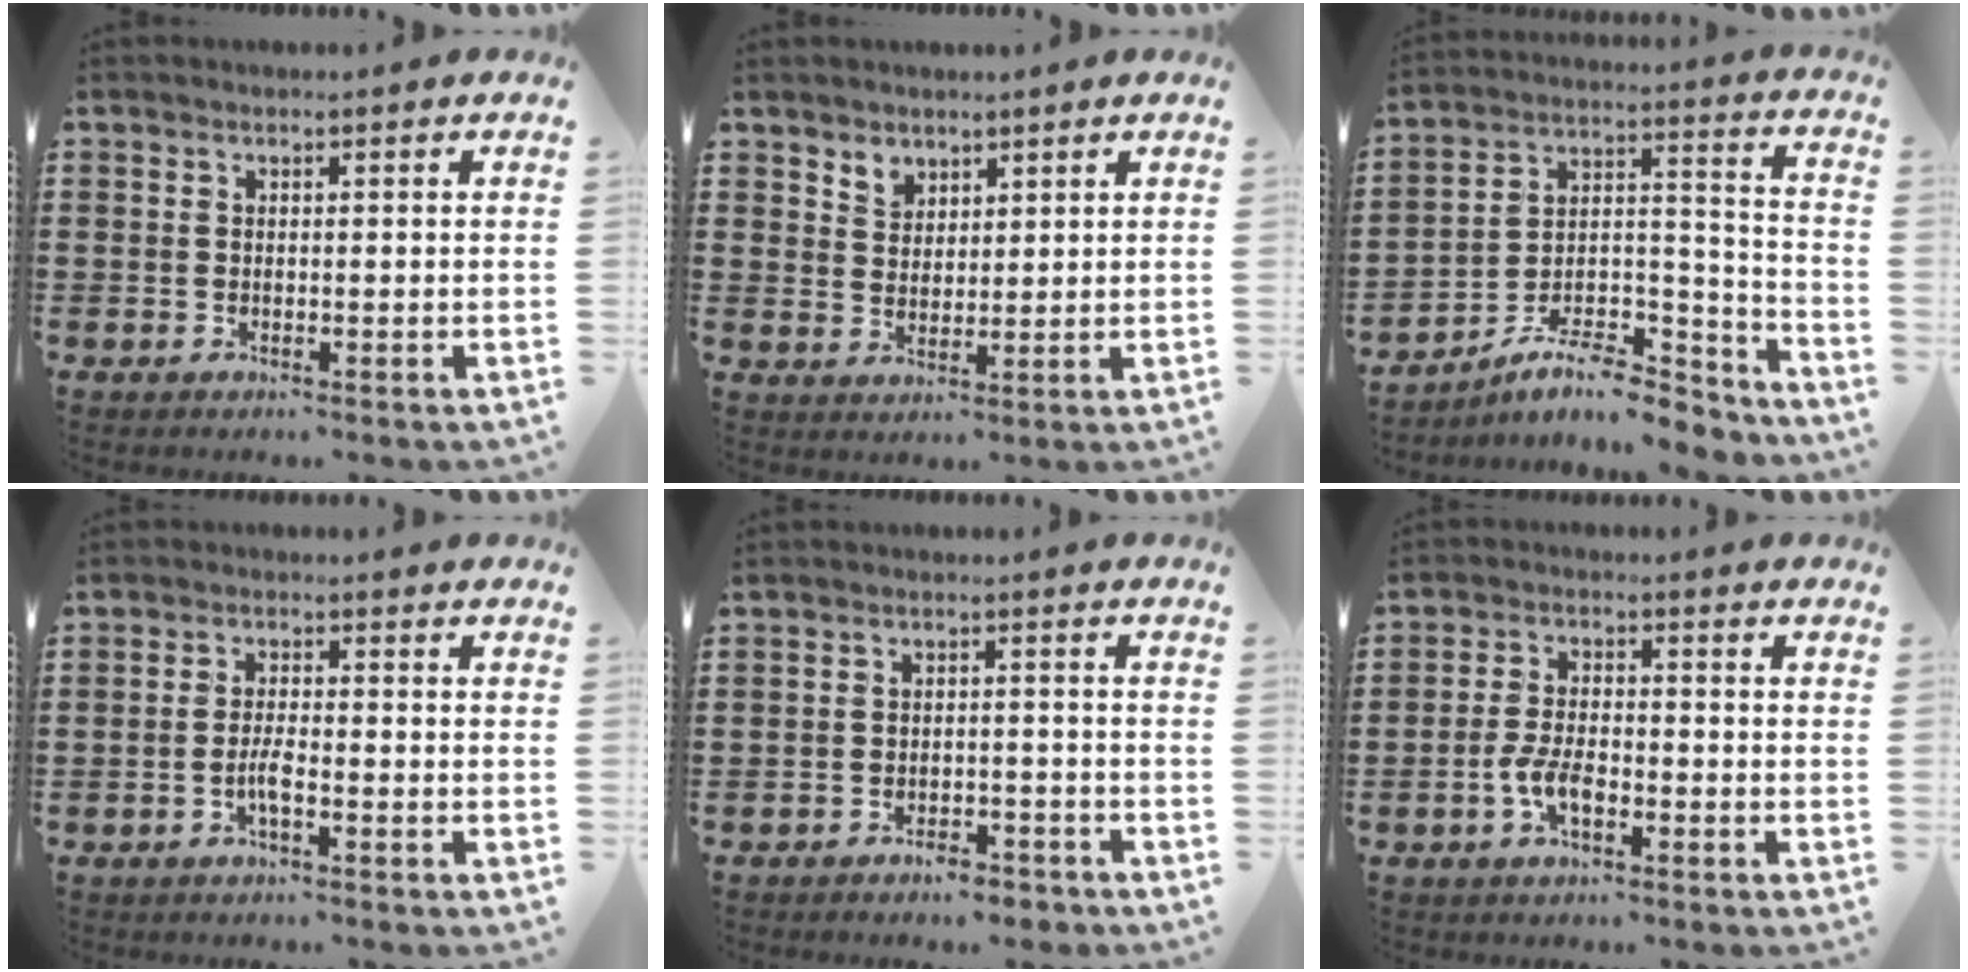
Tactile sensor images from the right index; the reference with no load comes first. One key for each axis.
{"total": 2.9, "fx": 2.2, "fy": 1.9, "fz": 0.0, "tx": -0.011, "ty": 0.006, "tz": 0.043}
{"total": 9.6, "fx": -8.2, "fy": 2.5, "fz": 4.4, "tx": -0.068, "ty": 0.021, "tz": -0.154}
{"total": 3.0, "fx": -1.4, "fy": 0.5, "fz": 2.6, "tx": -0.063, "ty": -0.005, "tz": -0.029}
{"total": 2.9, "fx": -2.8, "fy": 0.6, "fz": 0.5, "tx": -0.013, "ty": 0.003, "tz": -0.058}
{"total": 4.6, "fx": -2.0, "fy": 2.0, "fz": 3.6, "tx": -0.091, "ty": -0.005, "tz": -0.042}